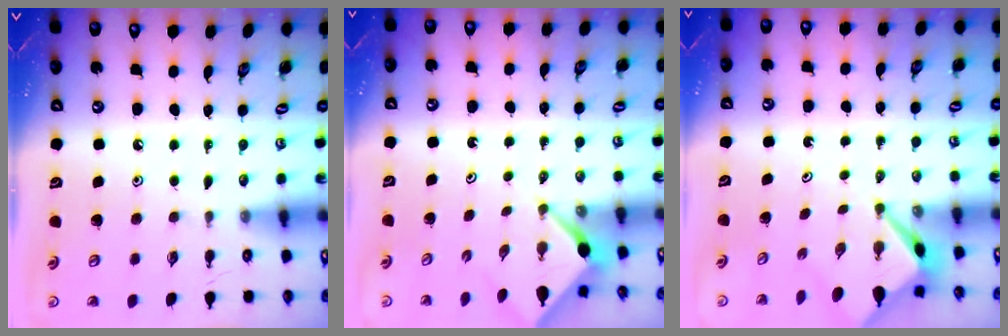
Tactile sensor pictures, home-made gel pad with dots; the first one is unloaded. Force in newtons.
{"total": 2.5, "press": 2.5, "slide": 0.2}
{"total": 3.1, "press": 3.1, "slide": 0.2}